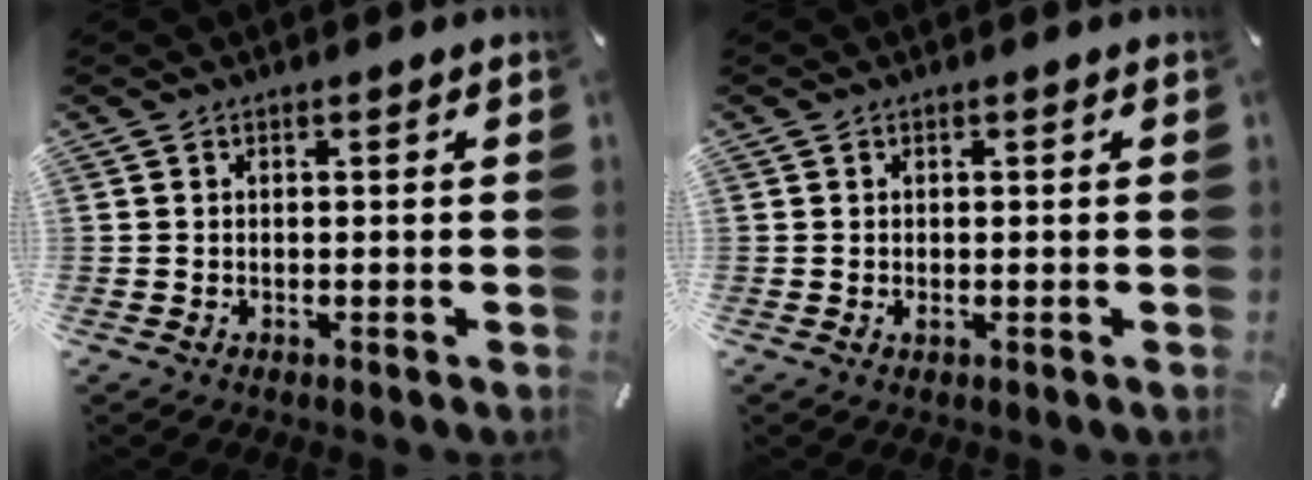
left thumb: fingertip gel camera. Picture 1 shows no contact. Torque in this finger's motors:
{"motor_torque": [0.00, 0.01, 0.01, -0.01, 0.00]}